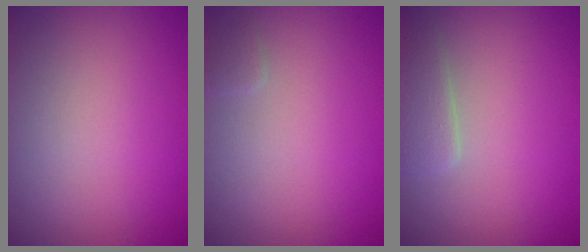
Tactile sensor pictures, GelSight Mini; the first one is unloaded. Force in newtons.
{"total": 0.8, "press": 0.8, "slide": 0.1}
{"total": 2.2, "press": 2.2, "slide": 0.1}